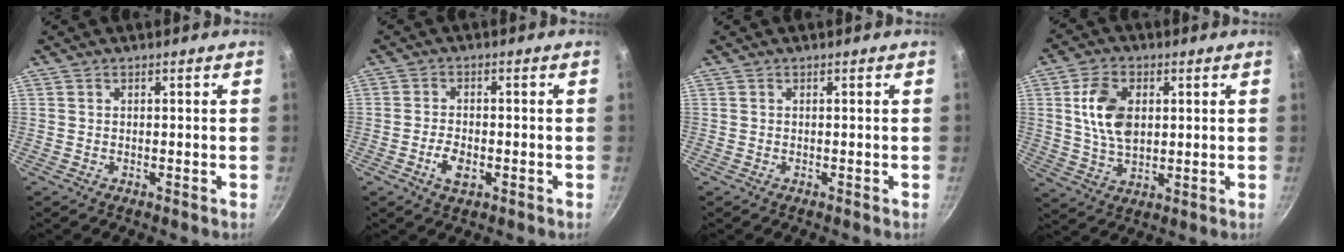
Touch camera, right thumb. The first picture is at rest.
{"total": 4.4, "force": [-1.6, 2.3, 3.3], "torque": [-0.065, 0.009, -0.031]}
{"total": 0.0}
{"total": 10.3, "force": [2.0, 6.5, 7.7], "torque": [-0.131, -0.007, 0.038]}